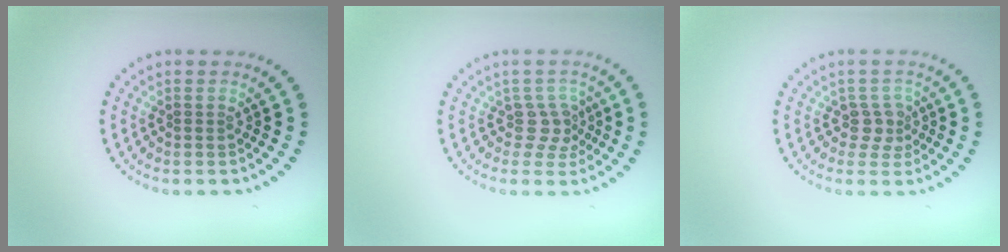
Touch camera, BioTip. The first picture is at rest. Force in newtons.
{"total": 2.3, "press": 1.6, "slide": 1.6}
{"total": 1.9, "press": 1.4, "slide": 1.3}